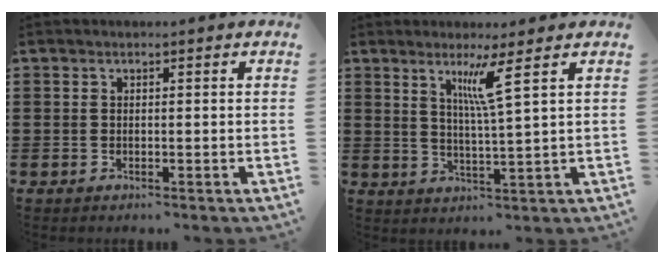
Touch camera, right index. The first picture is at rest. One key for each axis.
{"total": 5.4, "fx": 2.7, "fy": -0.6, "fz": 4.6, "tx": -0.090, "ty": -0.007, "tz": 0.041}